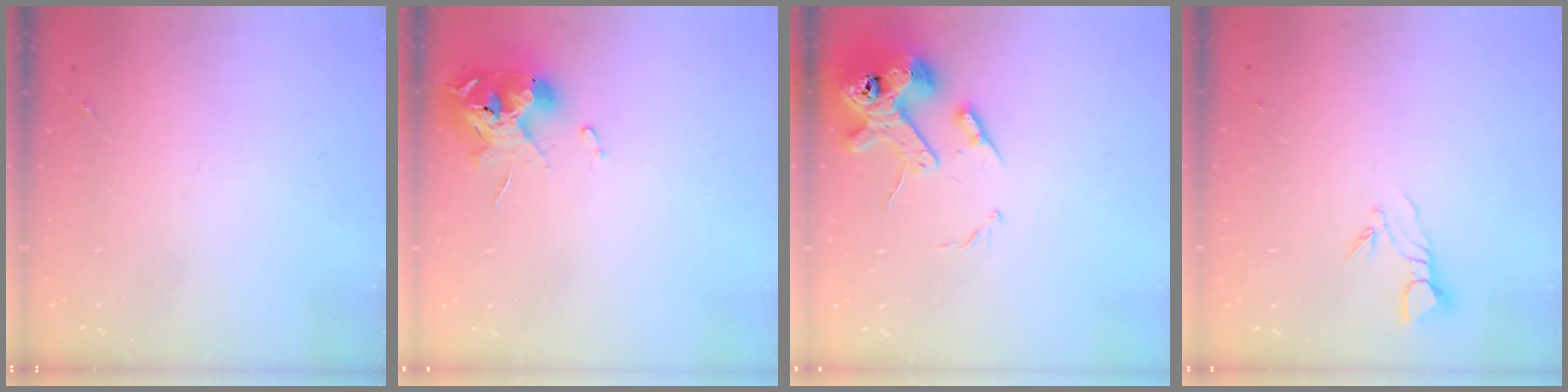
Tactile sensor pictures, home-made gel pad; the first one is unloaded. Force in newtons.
{"total": 14.0, "press": 13.9, "slide": 1.7}
{"total": 14.4, "press": 14.2, "slide": 2.1}
{"total": 4.3, "press": 4.3, "slide": 0.3}